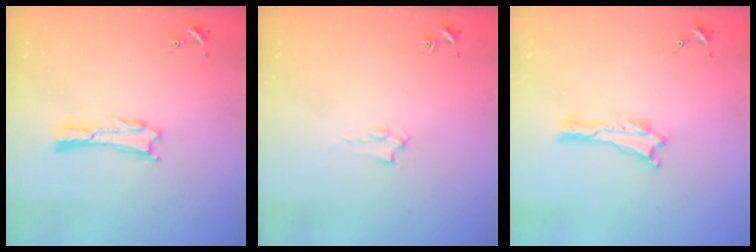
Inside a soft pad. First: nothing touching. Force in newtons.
{"total": 1.4, "press": 1.4, "slide": 0.2}
{"total": 0.0}